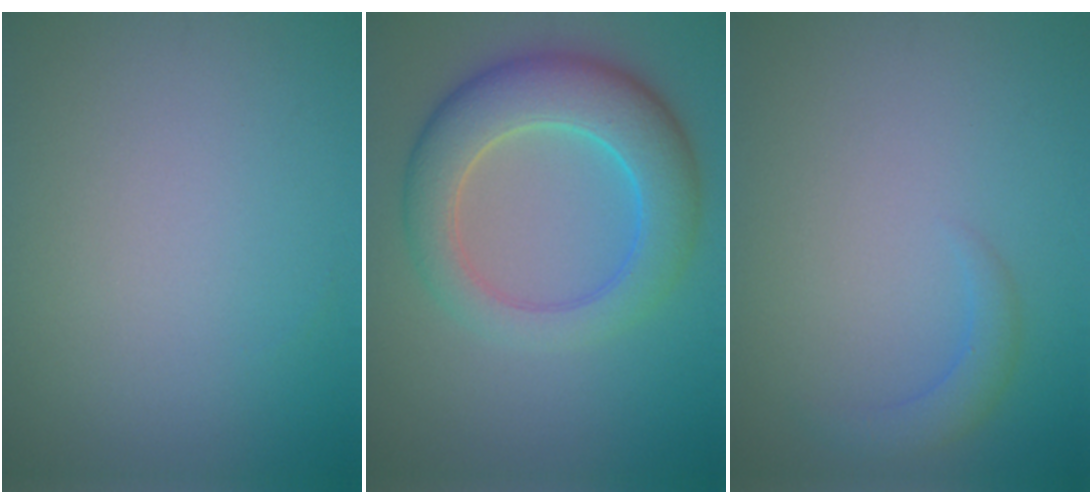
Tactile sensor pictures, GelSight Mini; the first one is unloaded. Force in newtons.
{"total": 7.6, "press": 7.6, "slide": 0.2}
{"total": 1.8, "press": 1.8, "slide": 0.2}